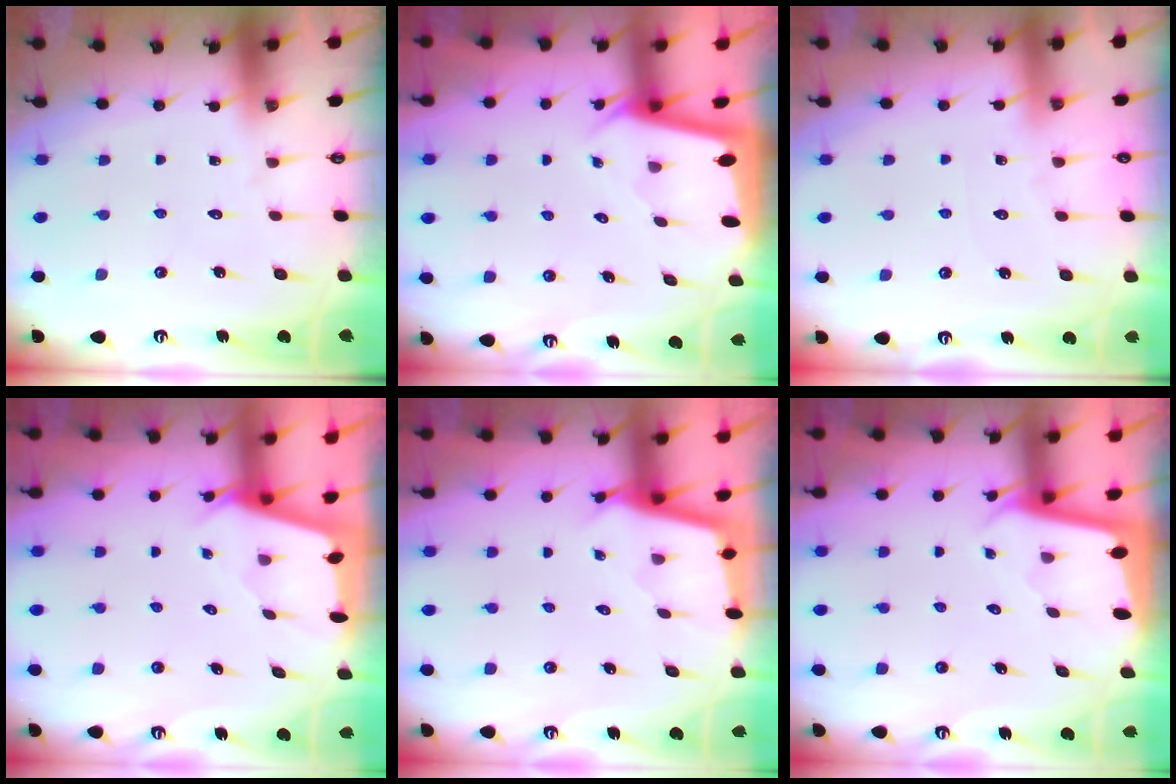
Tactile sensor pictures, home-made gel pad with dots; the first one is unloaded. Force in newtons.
{"total": 1.9, "press": 1.9, "slide": 0.1}
{"total": 2.9, "press": 2.9, "slide": 0.5}
{"total": 2.4, "press": 2.4, "slide": 0.3}
{"total": 2.5, "press": 2.5, "slide": 0.2}
{"total": 2.0, "press": 2.0, "slide": 0.1}